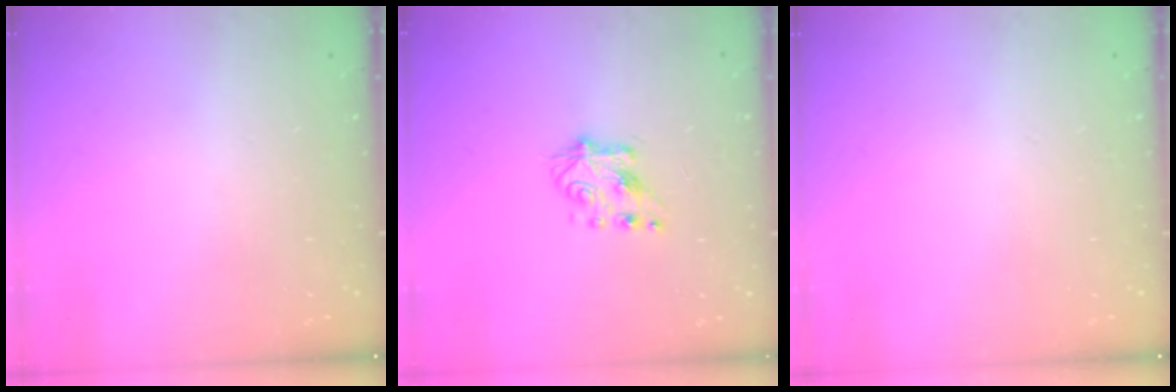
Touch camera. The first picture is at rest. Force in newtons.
{"total": 6.4, "press": 6.3, "slide": 0.9}
{"total": 0.0}